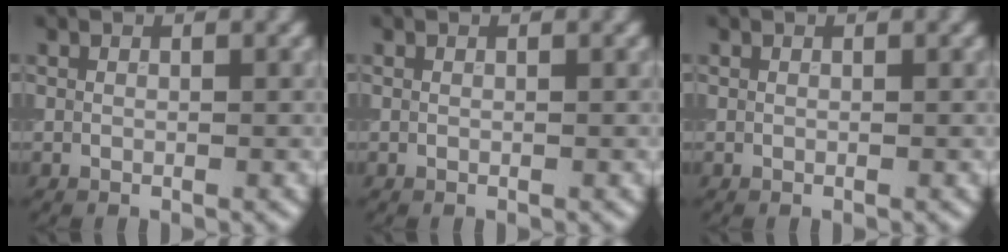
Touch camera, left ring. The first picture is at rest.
{"total": 0.0}
{"total": 0.0}